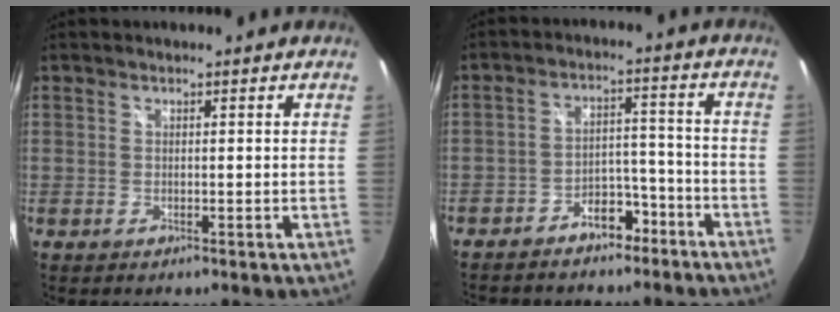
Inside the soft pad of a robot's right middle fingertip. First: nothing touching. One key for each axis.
{"total": 10.8, "fx": -8.3, "fy": 5.8, "fz": 3.7, "tx": -0.080, "ty": 0.042, "tz": -0.109}